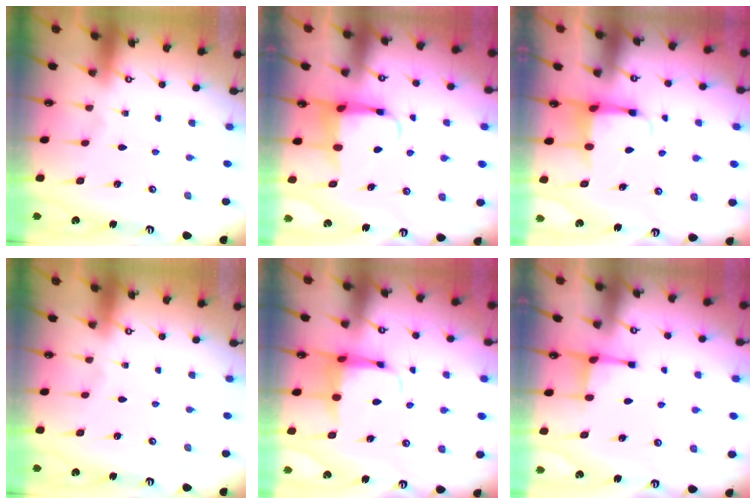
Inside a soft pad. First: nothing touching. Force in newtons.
{"total": 4.9, "press": 4.9, "slide": 0.2}
{"total": 3.9, "press": 3.9, "slide": 0.4}
{"total": 0.0}
{"total": 6.1, "press": 6.0, "slide": 1.2}
{"total": 2.2, "press": 2.1, "slide": 0.7}